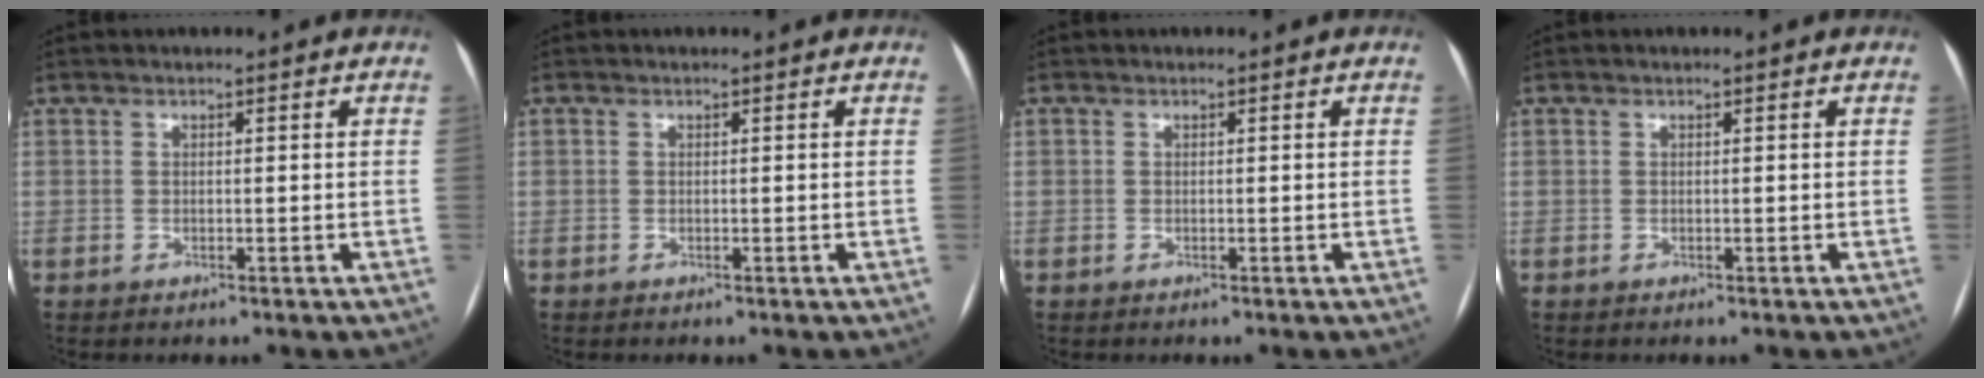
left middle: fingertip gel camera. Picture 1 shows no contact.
{"total": 0.0}
{"total": 0.0}
{"total": 0.0}